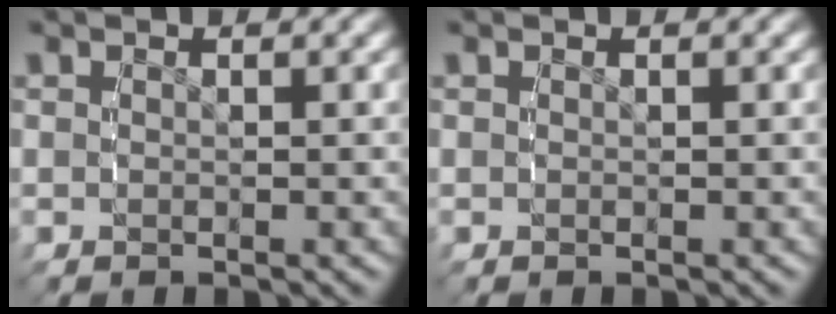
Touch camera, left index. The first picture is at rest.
{"total": 0.0}